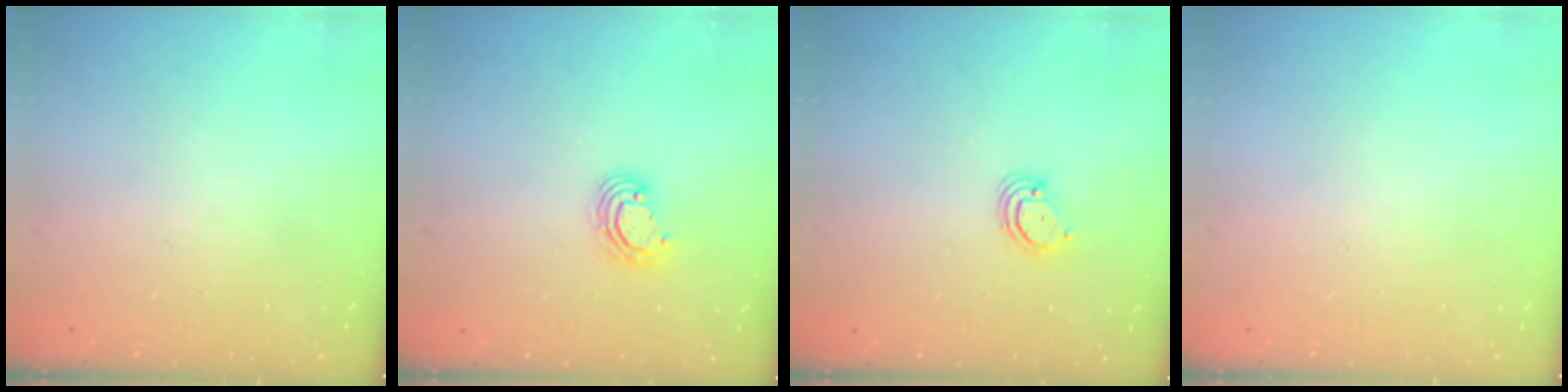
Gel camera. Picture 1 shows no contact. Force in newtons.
{"total": 6.1, "press": 6.1, "slide": 0.5}
{"total": 3.6, "press": 3.6, "slide": 0.2}
{"total": 0.0}